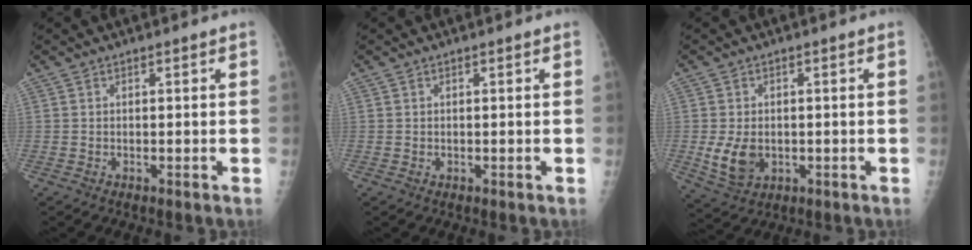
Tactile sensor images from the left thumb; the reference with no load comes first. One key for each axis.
{"total": 0.0}
{"total": 6.6, "fx": -1.1, "fy": 4.9, "fz": 4.4, "tx": -0.071, "ty": -0.006, "tz": -0.008}